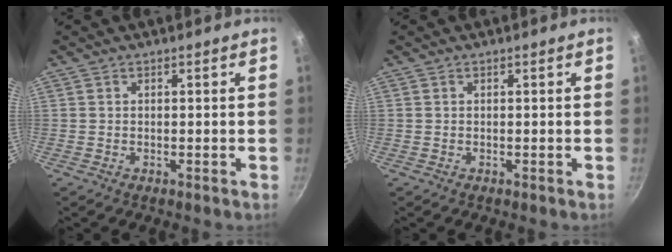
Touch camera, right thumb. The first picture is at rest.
{"total": 0.0}